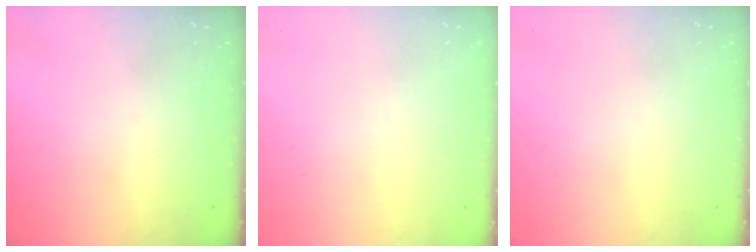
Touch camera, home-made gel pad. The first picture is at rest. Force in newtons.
{"total": 0.0}
{"total": 0.0}